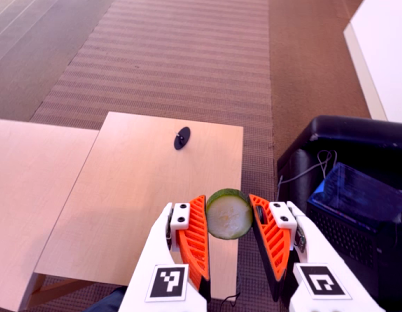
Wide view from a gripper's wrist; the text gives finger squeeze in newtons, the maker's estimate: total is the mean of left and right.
{"total": 11.5, "left": 11.6, "right": 11.5}